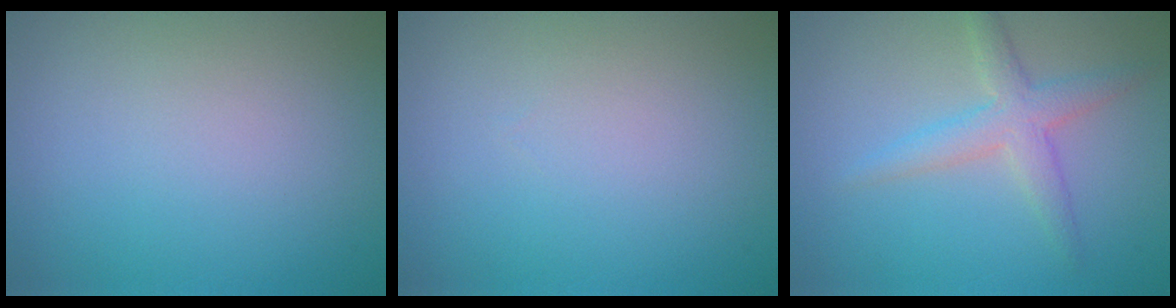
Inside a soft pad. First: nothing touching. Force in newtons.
{"total": 0.0}
{"total": 2.9, "press": 2.9, "slide": 0.1}